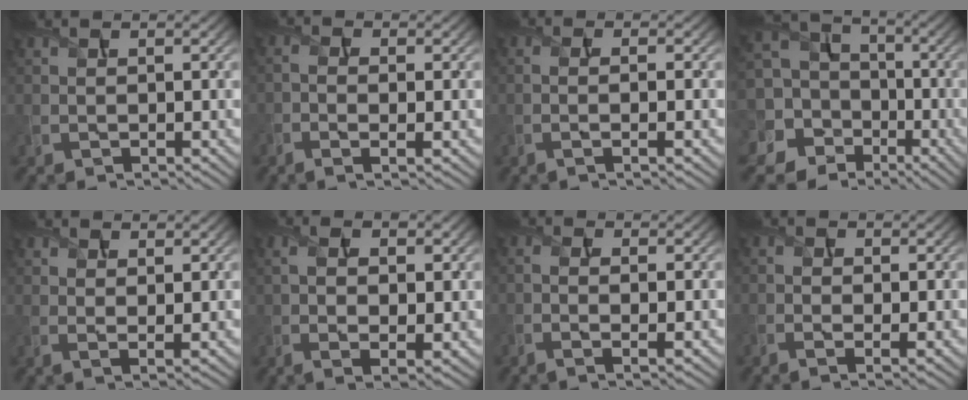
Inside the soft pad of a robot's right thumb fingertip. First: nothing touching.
{"total": 2.8, "force": [-1.0, 1.0, 2.5], "torque": [-0.054, -0.006, -0.021]}
{"total": 2.7, "force": [-0.7, 0.6, 2.6], "torque": [-0.045, 0.003, -0.019]}
{"total": 12.9, "force": [-2.2, 11.5, 5.3], "torque": [-0.194, 0.000, -0.062]}
{"total": 2.6, "force": [1.3, 1.0, 2.0], "torque": [-0.045, -0.007, 0.027]}
{"total": 6.7, "force": [0.4, 3.4, 5.8], "torque": [-0.111, -0.005, 0.013]}
{"total": 2.9, "force": [-0.6, 0.8, 2.8], "torque": [-0.057, -0.005, -0.014]}
{"total": 2.7, "force": [-0.4, 1.2, 2.4], "torque": [-0.044, -0.006, -0.007]}